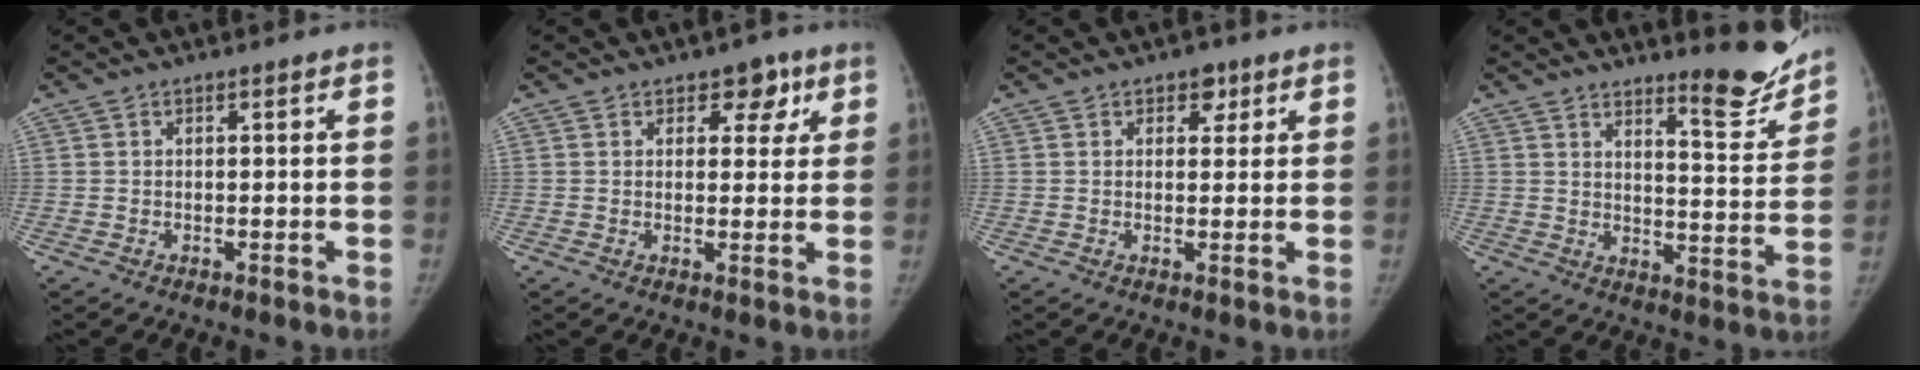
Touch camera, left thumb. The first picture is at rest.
{"total": 4.8, "force": [2.6, 3.3, 2.5], "torque": [0.006, -0.008, 0.031]}
{"total": 2.9, "force": [1.6, 2.0, 1.4], "torque": [0.006, -0.005, 0.019]}
{"total": 11.1, "force": [9.6, 2.1, 5.1], "torque": [-0.038, -0.091, 0.129]}